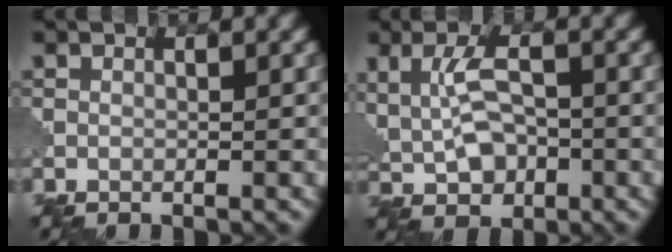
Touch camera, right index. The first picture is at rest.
{"total": 4.2, "force": [0.2, 2.4, 3.4], "torque": [-0.063, -0.001, 0.005]}